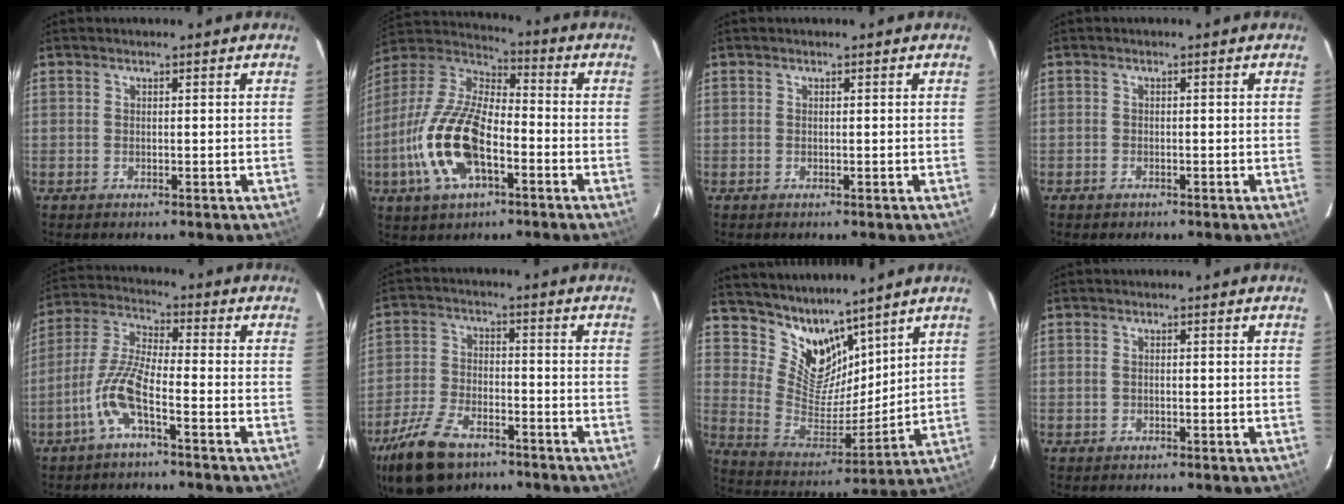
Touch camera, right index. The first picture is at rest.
{"total": 17.6, "force": [-6.1, 7.9, 14.5], "torque": [-0.308, -0.007, -0.118]}
{"total": 0.0}
{"total": 1.2, "force": [-0.8, 0.9, 0.2], "torque": [-0.006, 0.003, -0.010]}
{"total": 8.3, "force": [-4.2, 1.4, 7.0], "torque": [-0.159, 0.005, -0.085]}
{"total": 13.9, "force": [-9.5, 6.7, 7.6], "torque": [-0.180, -0.014, -0.174]}
{"total": 12.2, "force": [9.9, 6.1, 3.9], "torque": [-0.079, -0.011, 0.198]}
{"total": 1.0, "force": [-0.3, 0.9, 0.3], "torque": [-0.005, 0.002, -0.004]}